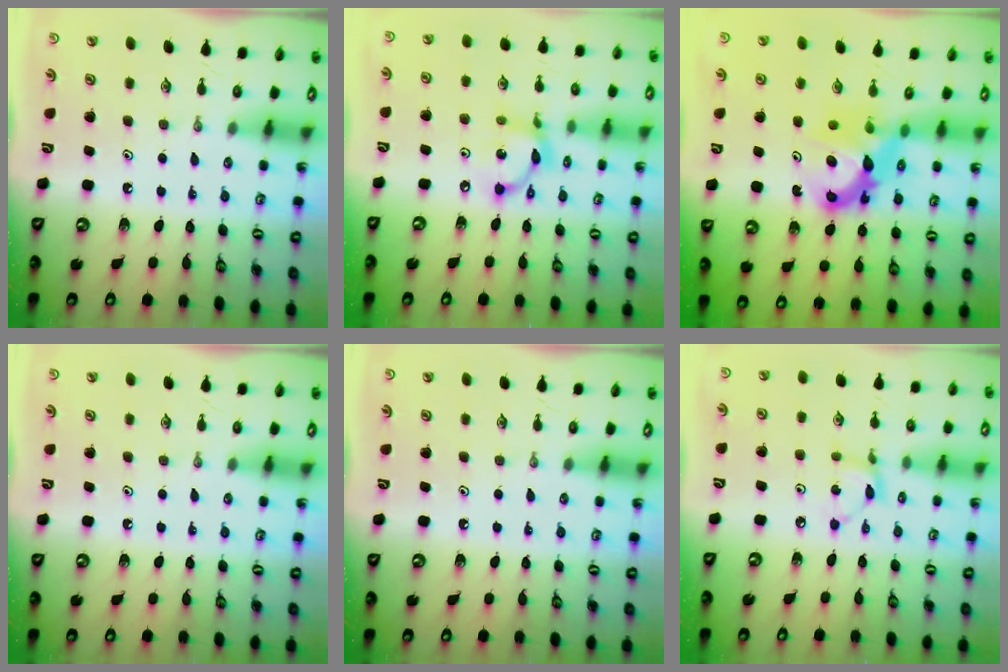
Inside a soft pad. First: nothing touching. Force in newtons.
{"total": 10.9, "press": 10.9, "slide": 0.6}
{"total": 8.5, "press": 8.5, "slide": 0.6}
{"total": 0.0}
{"total": 0.0}
{"total": 3.0, "press": 3.0, "slide": 0.2}